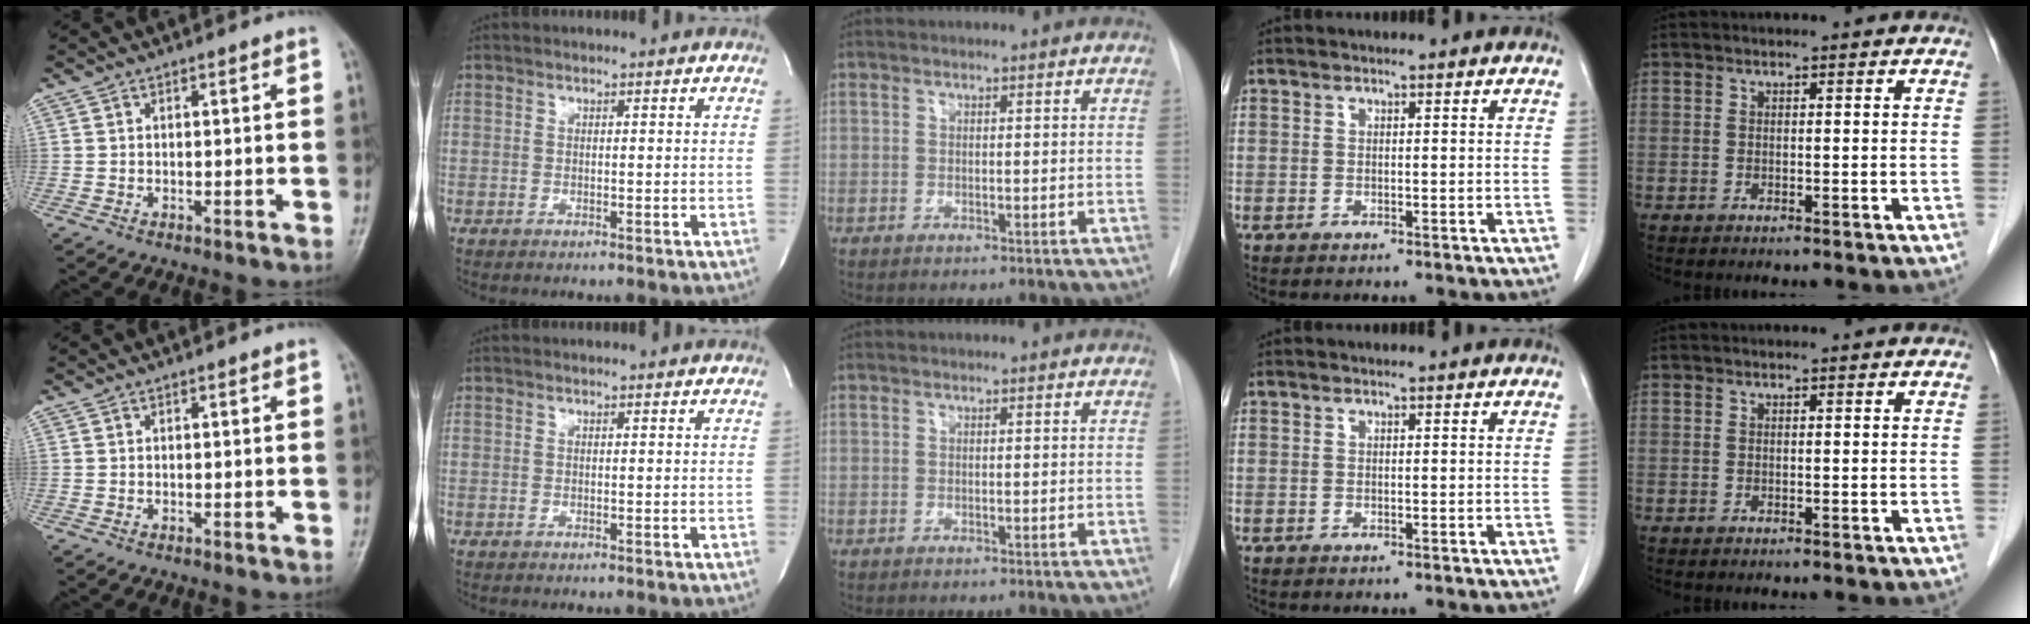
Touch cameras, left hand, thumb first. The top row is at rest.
{}